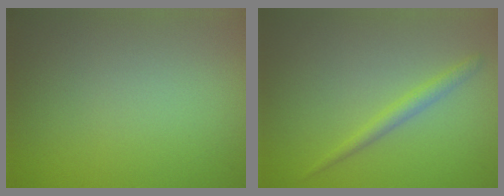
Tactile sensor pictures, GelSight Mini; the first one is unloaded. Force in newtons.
{"total": 1.6, "press": 1.6, "slide": 0.2}